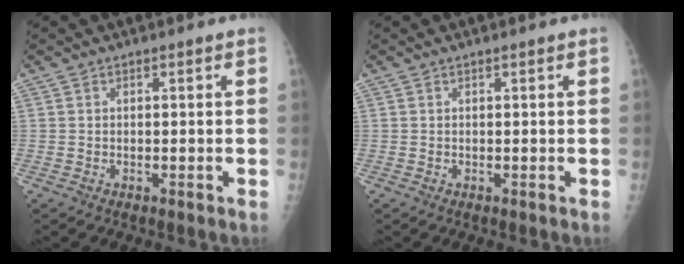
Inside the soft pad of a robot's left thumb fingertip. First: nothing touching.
{"total": 0.0}